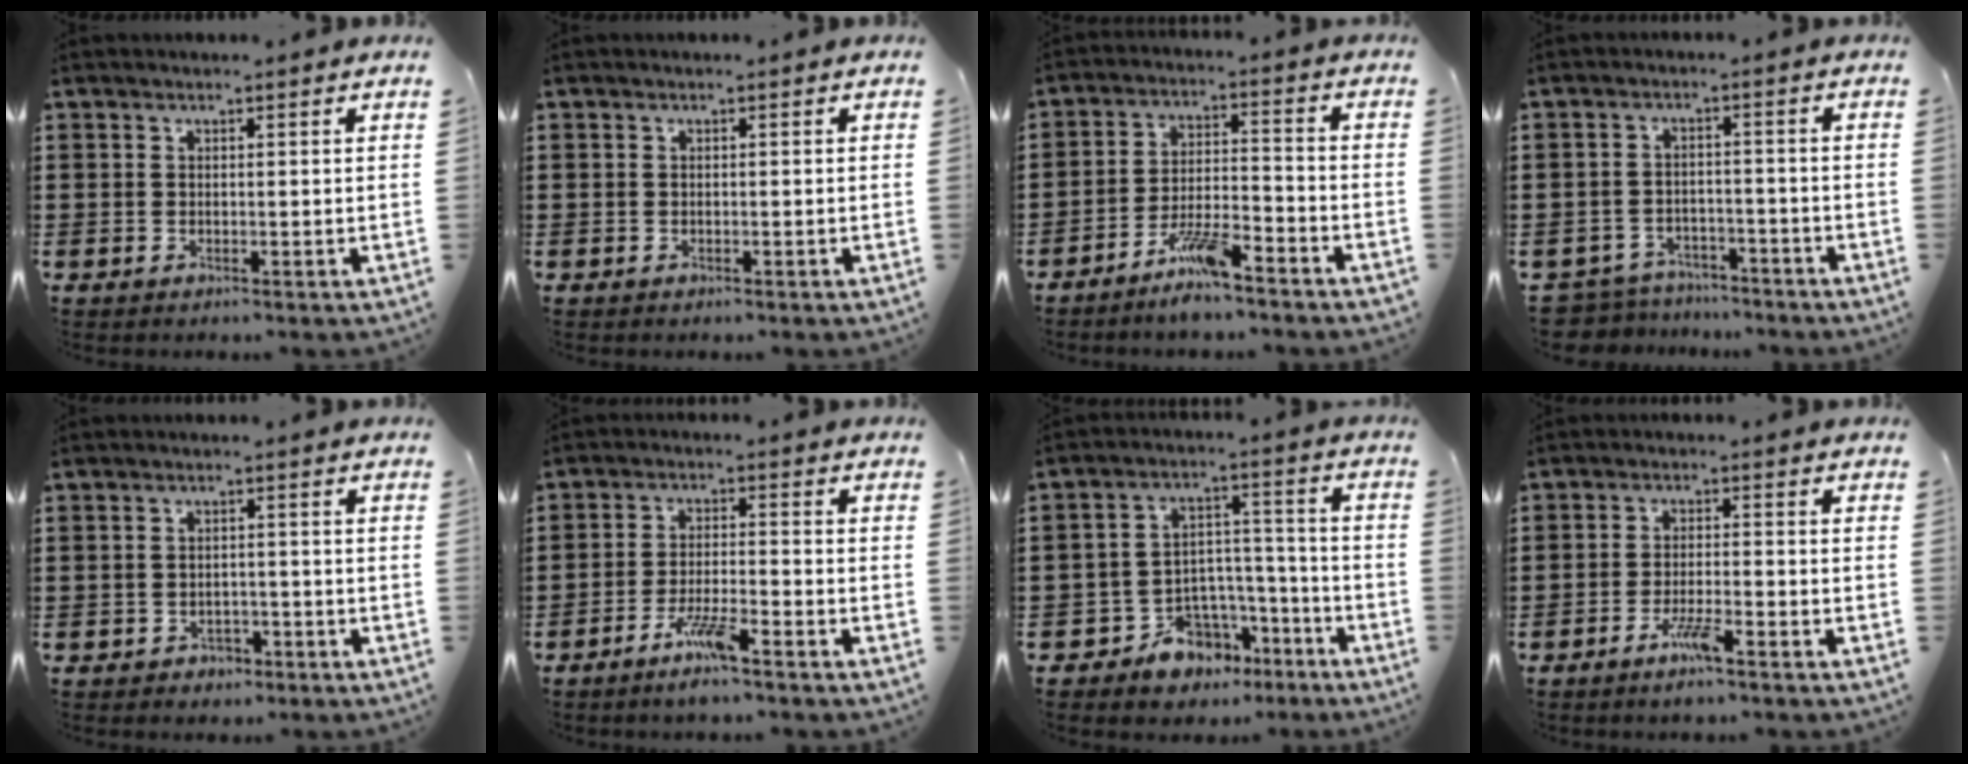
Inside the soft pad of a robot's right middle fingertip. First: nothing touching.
{"total": 0.5, "force": [-0.5, 0.3, 0.1], "torque": [-0.002, 0.000, -0.010]}
{"total": 6.9, "force": [-5.5, 0.8, 4.0], "torque": [-0.098, -0.009, -0.110]}
{"total": 4.6, "force": [-4.5, 0.8, -0.1], "torque": [-0.017, 0.002, -0.101]}
{"total": 1.9, "force": [-1.6, 1.0, 0.0], "torque": [-0.009, 0.001, -0.036]}
{"total": 5.3, "force": [-3.7, 0.4, 3.8], "torque": [-0.083, -0.009, -0.068]}
{"total": 6.8, "force": [-5.5, 4.0, 0.4], "torque": [-0.013, 0.023, -0.104]}
{"total": 4.0, "force": [-2.6, 0.3, 3.0], "torque": [-0.065, -0.006, -0.049]}